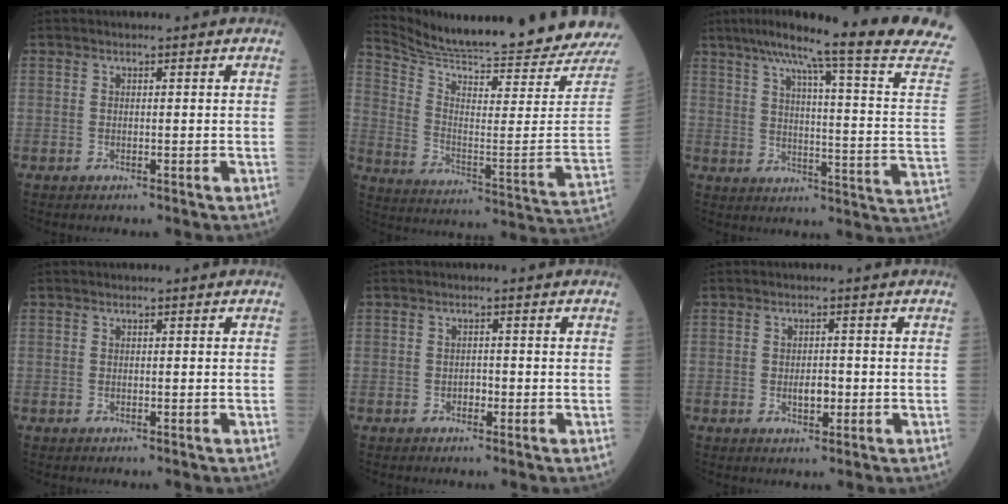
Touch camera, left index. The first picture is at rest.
{"total": 25.1, "force": [23.6, -2.0, 8.3], "torque": [-0.158, -0.123, 0.333]}
{"total": 24.1, "force": [20.6, -1.9, 12.4], "torque": [-0.190, -0.054, 0.263]}
{"total": 0.0}
{"total": 1.1, "force": [-0.4, 0.8, 0.7], "torque": [-0.011, 0.003, -0.004]}
{"total": 2.6, "force": [-0.4, 1.5, 2.1], "torque": [-0.037, 0.001, 0.000]}